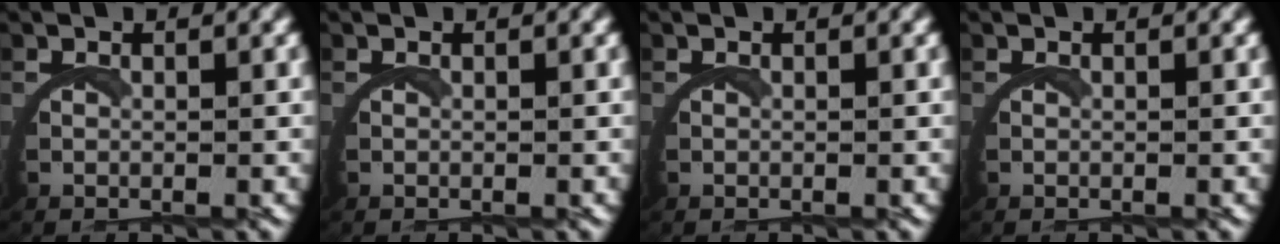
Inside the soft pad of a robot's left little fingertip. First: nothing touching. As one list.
[{"total": 0.0}, {"total": 0.0}, {"total": 0.0}]